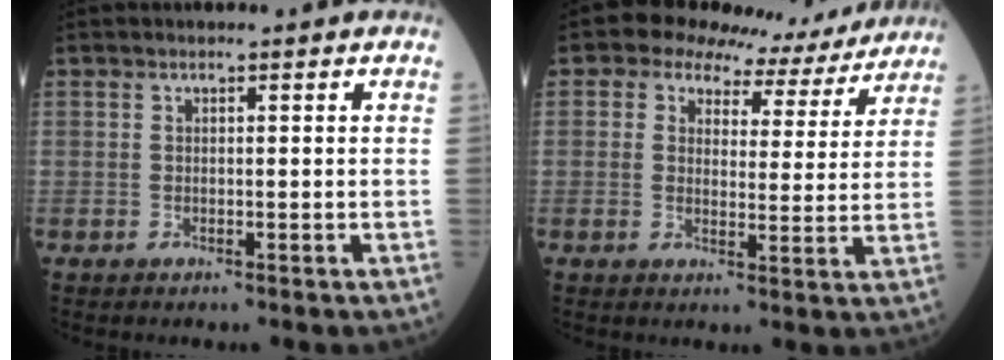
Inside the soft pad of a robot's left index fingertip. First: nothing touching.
{"total": 8.8, "force": [7.7, 3.9, 1.4], "torque": [-0.016, 0.011, 0.084]}